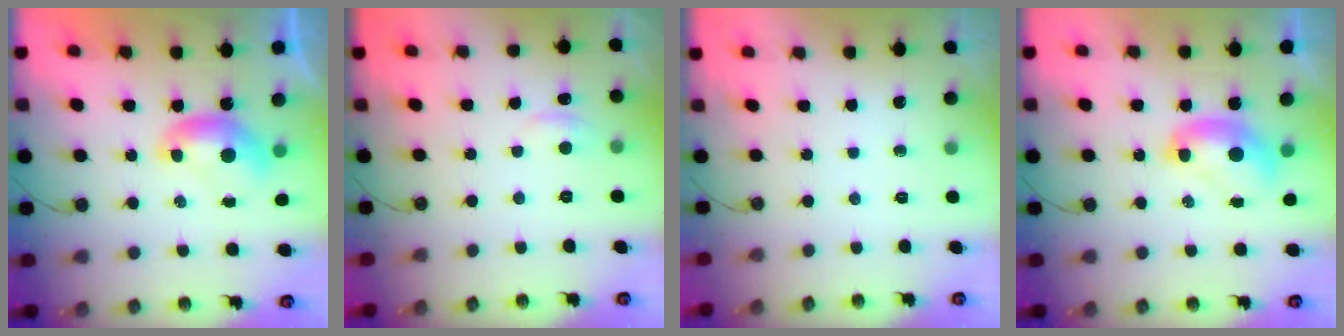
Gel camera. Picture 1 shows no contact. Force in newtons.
{"total": 2.1, "press": 2.0, "slide": 0.6}
{"total": 0.0}
{"total": 2.1, "press": 2.1, "slide": 0.2}